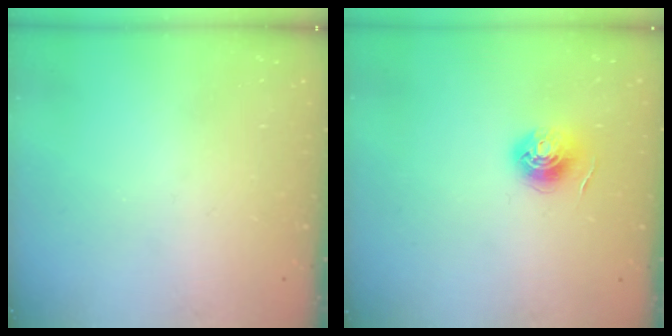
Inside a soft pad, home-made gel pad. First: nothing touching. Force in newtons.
{"total": 6.1, "press": 6.1, "slide": 0.5}